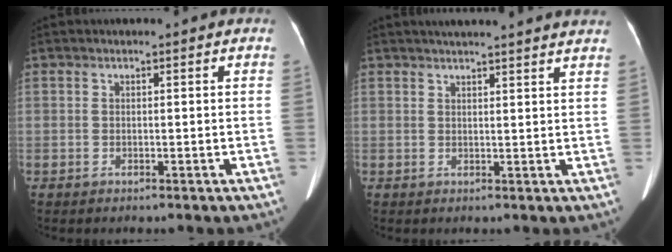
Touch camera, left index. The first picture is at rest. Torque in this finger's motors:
{"motor_torque": [0.63, -1.03, 0.30, 0.10]}